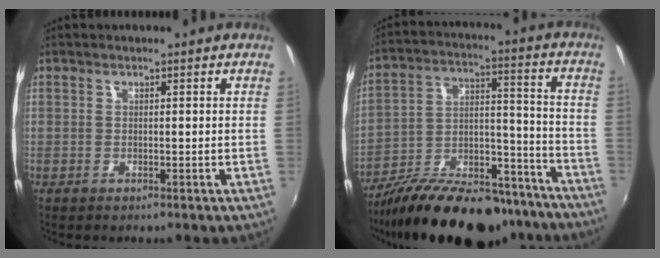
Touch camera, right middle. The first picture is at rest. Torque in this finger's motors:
{"motor_torque": [1.07, -1.07, 0.52, 0.17]}